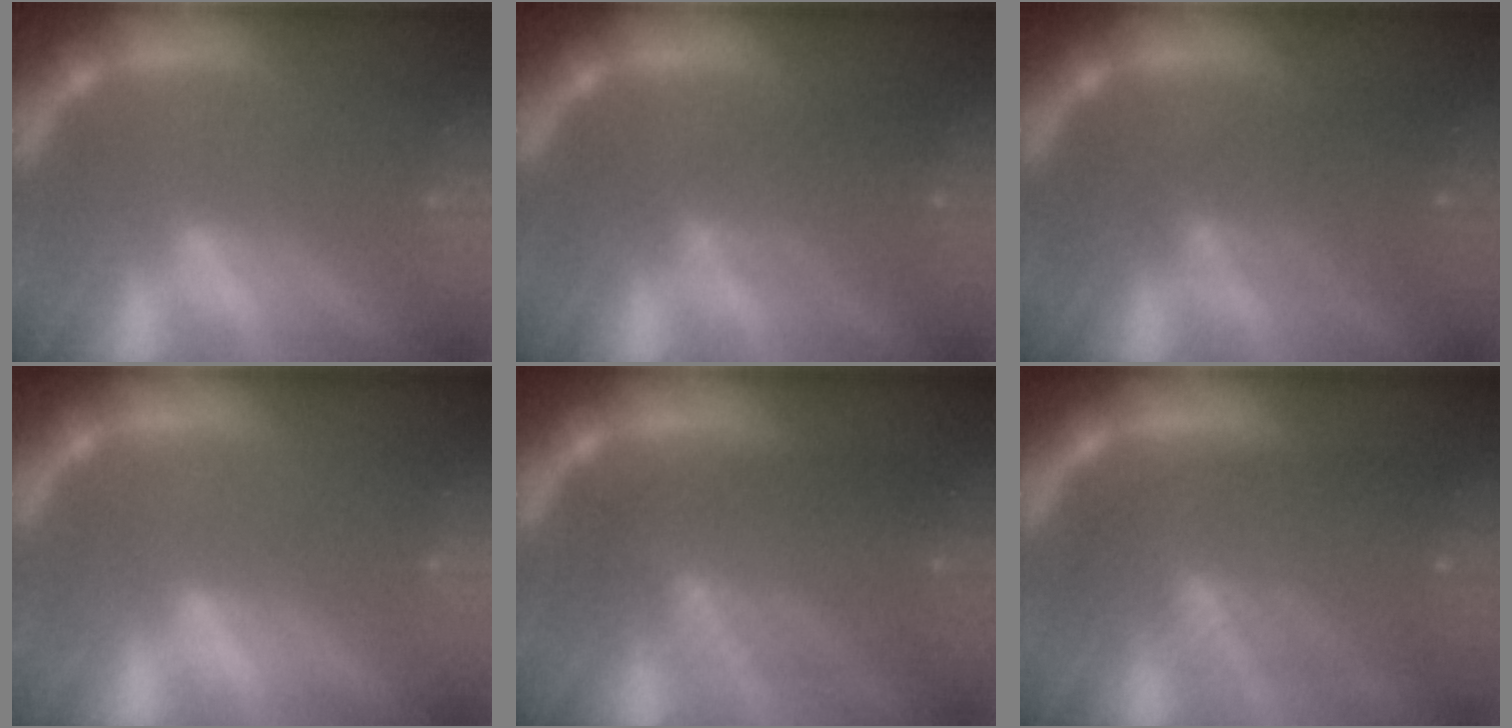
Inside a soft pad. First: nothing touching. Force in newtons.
{"total": 3.6}
{"total": 4.1}
{"total": 0.0}
{"total": 8.0}
{"total": 8.6}